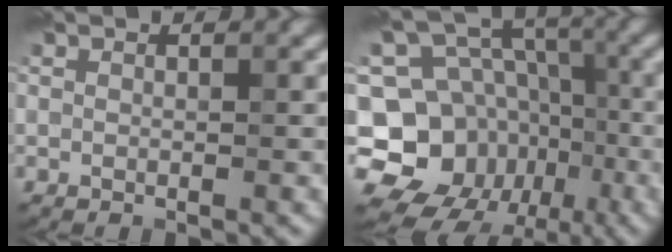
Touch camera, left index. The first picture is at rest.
{"total": 13.2, "force": [-5.3, 11.0, 4.9], "torque": [-0.085, 0.008, -0.099]}